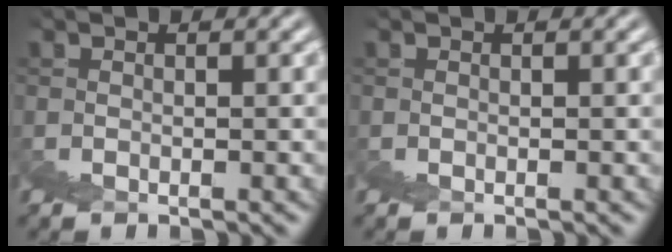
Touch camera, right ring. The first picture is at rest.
{"total": 0.0}